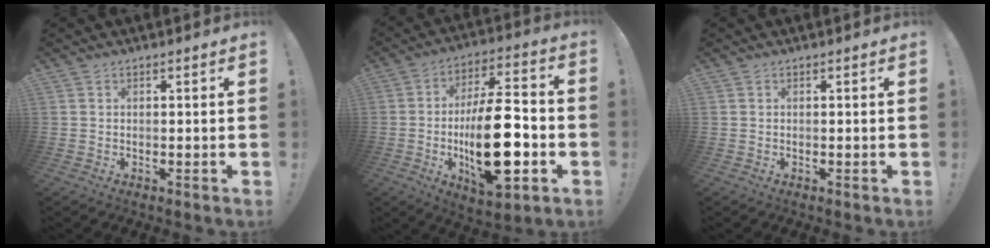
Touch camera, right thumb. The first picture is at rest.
{"total": 23.0, "force": [-4.6, 9.3, 20.5], "torque": [-0.350, 0.013, -0.070]}
{"total": 0.0}